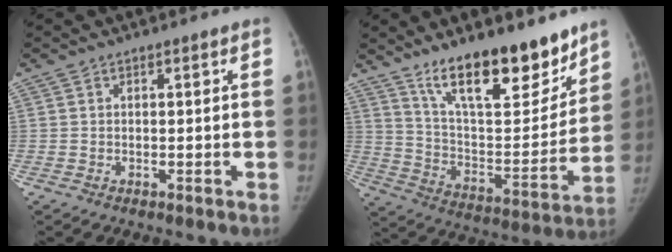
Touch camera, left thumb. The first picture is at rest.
{"total": 22.0, "force": [15.8, 7.4, 13.5], "torque": [-0.160, -0.096, 0.263]}